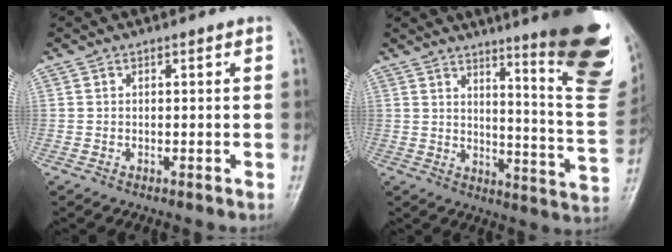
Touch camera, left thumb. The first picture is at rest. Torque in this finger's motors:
{"motor_torque": [2.82, 1.32, 1.64, -1.13, 0.14]}